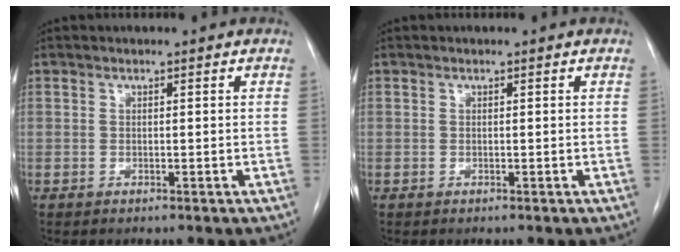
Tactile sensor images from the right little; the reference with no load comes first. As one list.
[{"total": 0.0}]